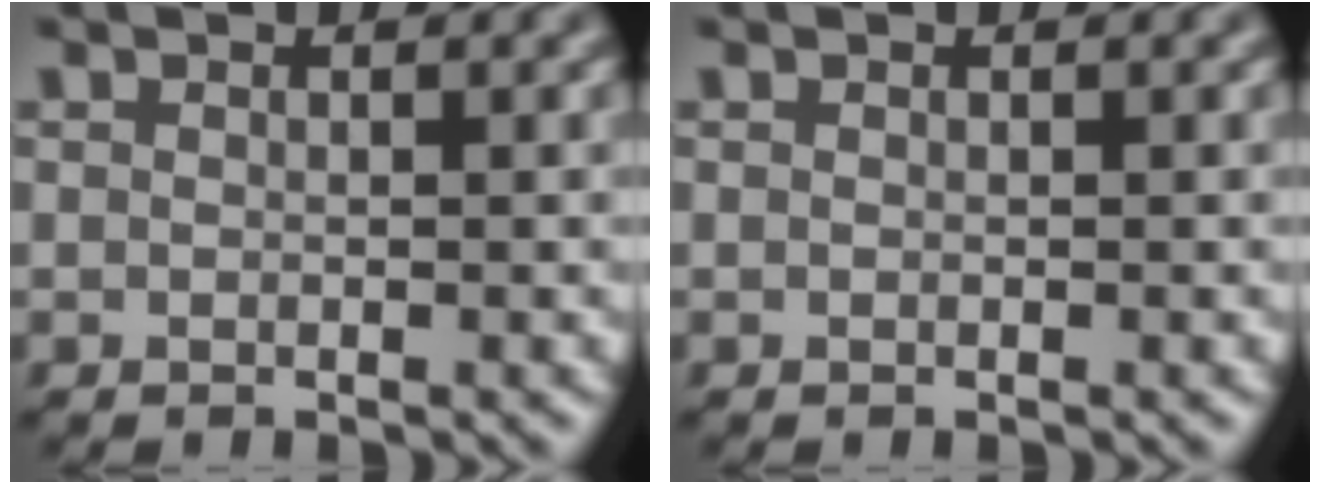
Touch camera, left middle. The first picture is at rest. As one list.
[{"total": 0.0}]